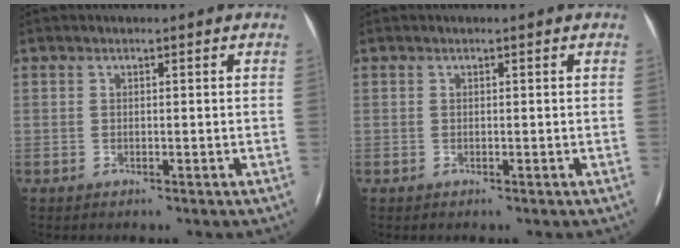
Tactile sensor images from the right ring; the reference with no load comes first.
{"total": 0.0}